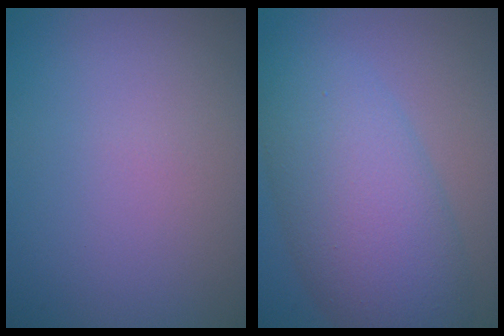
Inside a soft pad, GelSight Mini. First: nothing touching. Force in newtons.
{"total": 8.7, "press": 8.6, "slide": 0.2}